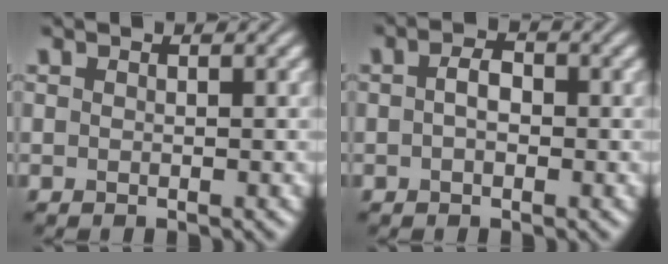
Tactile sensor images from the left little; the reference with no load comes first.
{"total": 2.0, "force": [0.0, 1.2, 1.5], "torque": [-0.029, 0.004, -0.005]}